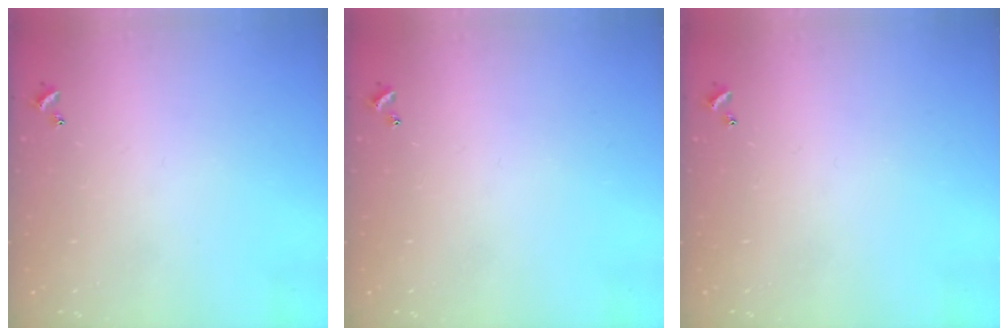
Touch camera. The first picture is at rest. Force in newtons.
{"total": 0.0}
{"total": 0.0}